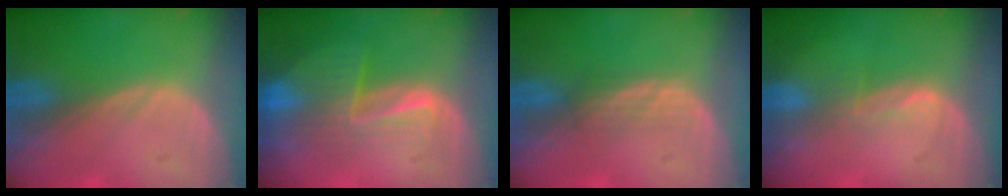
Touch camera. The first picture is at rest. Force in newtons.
{"total": 8.1, "press": 7.0, "slide": 4.0}
{"total": 2.3, "press": 2.2, "slide": 0.3}
{"total": 2.0, "press": 2.0, "slide": 0.3}